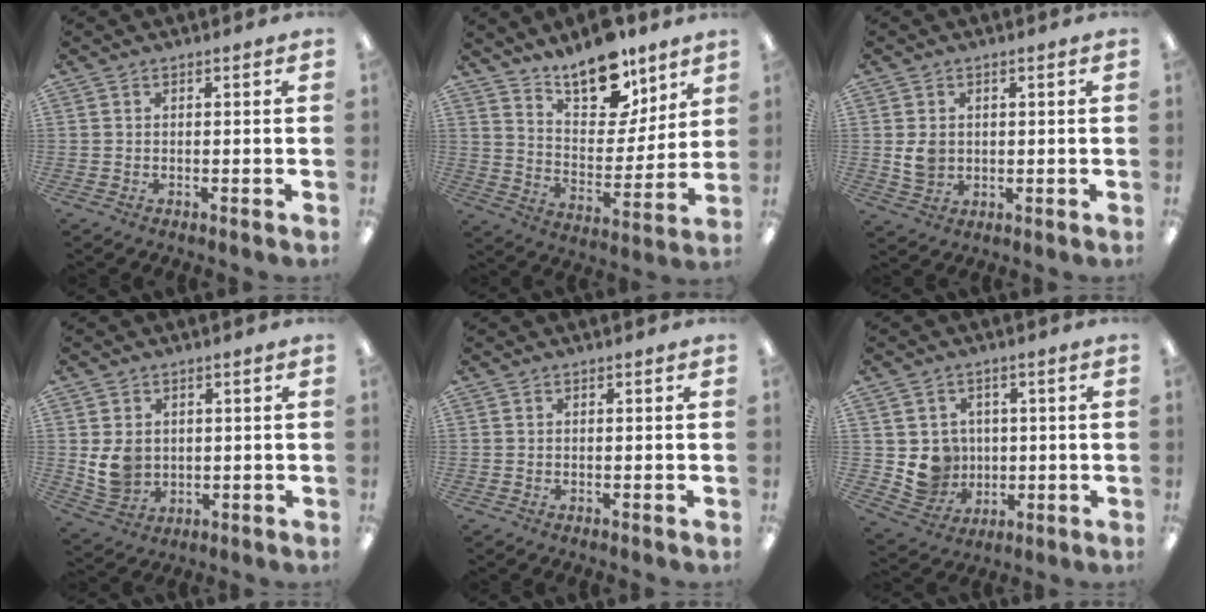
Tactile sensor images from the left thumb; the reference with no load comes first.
{"total": 14.8, "force": [11.7, 6.6, 6.2], "torque": [-0.094, -0.082, 0.209]}
{"total": 4.5, "force": [0.6, 3.8, 2.3], "torque": [-0.028, 0.001, 0.011]}
{"total": 6.5, "force": [1.0, 5.7, 3.0], "torque": [-0.063, 0.004, 0.022]}
{"total": 0.0}
{"total": 7.9, "force": [0.8, 7.8, 1.2], "torque": [-0.031, -0.003, 0.029]}